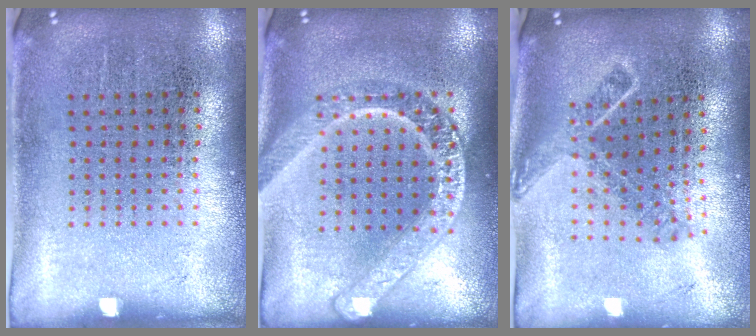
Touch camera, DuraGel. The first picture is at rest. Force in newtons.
{"total": 2.9, "press": 2.9, "slide": 0.4}
{"total": 1.7, "press": 1.2, "slide": 1.1}